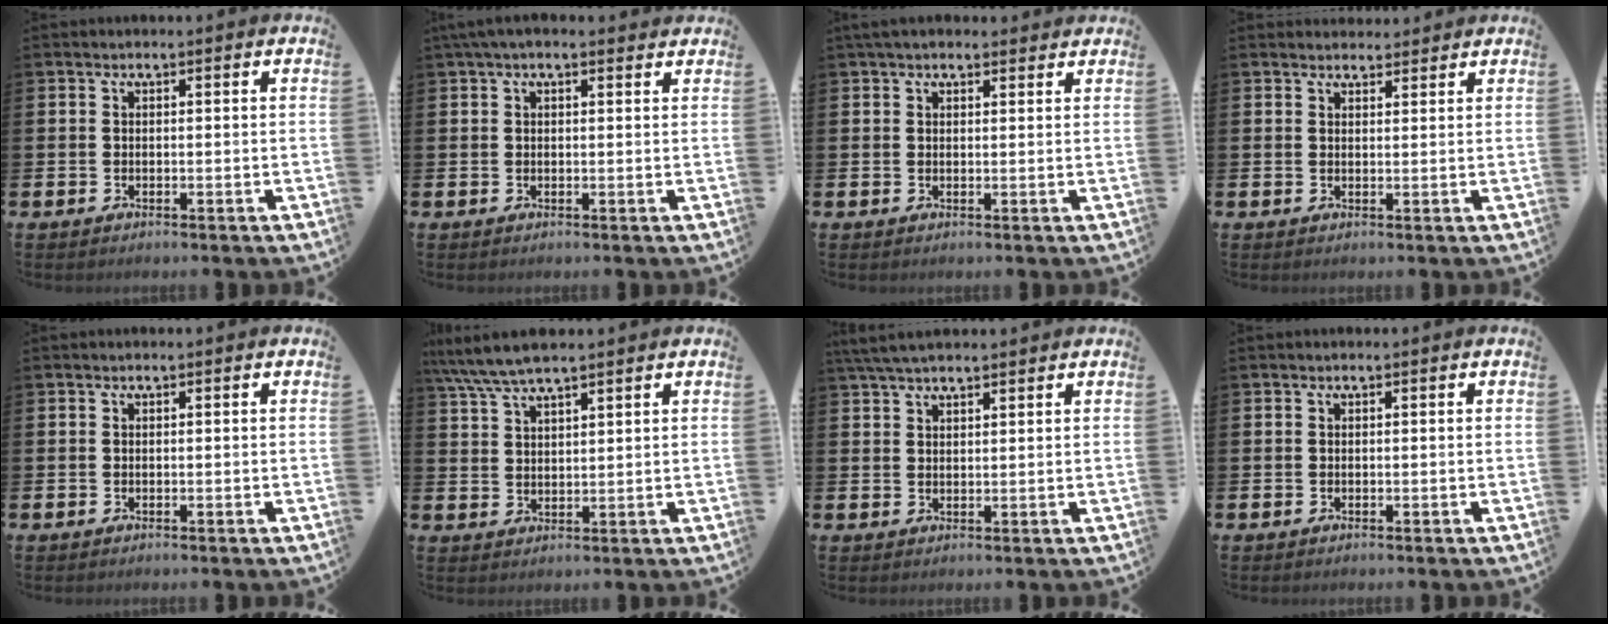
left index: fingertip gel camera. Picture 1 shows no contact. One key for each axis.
{"total": 1.8, "fx": 1.3, "fy": 0.5, "fz": 1.1, "tx": -0.018, "ty": 0.005, "tz": 0.021}
{"total": 2.2, "fx": 1.9, "fy": 0.8, "fz": 0.8, "tx": -0.005, "ty": -0.003, "tz": 0.032}
{"total": 2.2, "fx": 2.1, "fy": 0.5, "fz": -0.1, "tx": 0.013, "ty": -0.012, "tz": 0.036}
{"total": 0.0}
{"total": 5.9, "fx": 5.3, "fy": 0.9, "fz": 2.4, "tx": -0.063, "ty": -0.014, "tz": 0.097}
{"total": 4.1, "fx": 3.6, "fy": 1.0, "fz": 1.8, "tx": -0.035, "ty": -0.007, "tz": 0.066}
{"total": 0.0}